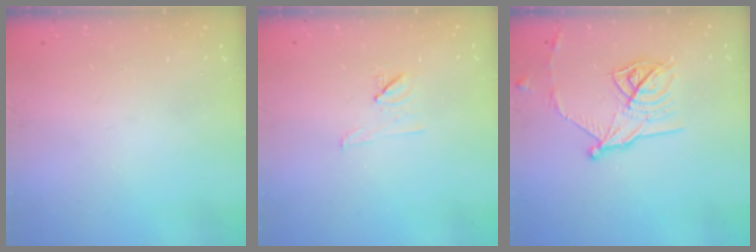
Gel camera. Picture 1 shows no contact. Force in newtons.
{"total": 6.7, "press": 6.6, "slide": 1.1}
{"total": 14.7, "press": 14.7, "slide": 0.6}